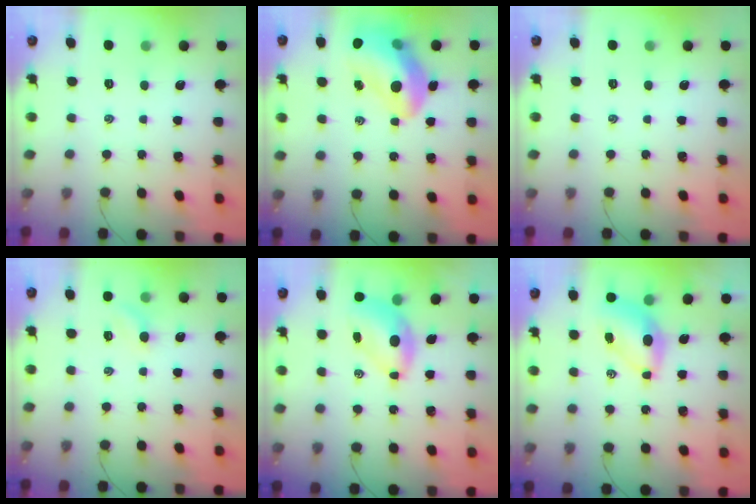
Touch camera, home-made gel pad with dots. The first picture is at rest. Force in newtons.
{"total": 16.6, "press": 16.0, "slide": 4.5}
{"total": 0.0}
{"total": 4.0, "press": 3.8, "slide": 1.1}
{"total": 6.7, "press": 6.6, "slide": 1.3}
{"total": 6.7, "press": 6.6, "slide": 1.1}